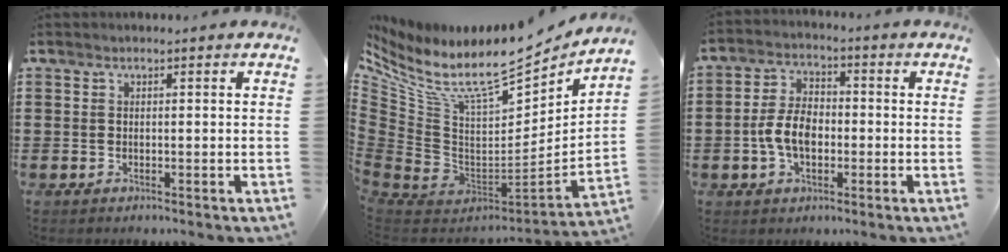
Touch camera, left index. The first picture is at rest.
{"total": 12.6, "force": [9.3, 4.1, 7.5], "torque": [-0.166, -0.080, 0.159]}
{"total": 6.8, "force": [-1.4, 4.0, 5.3], "torque": [-0.121, 0.004, -0.031]}